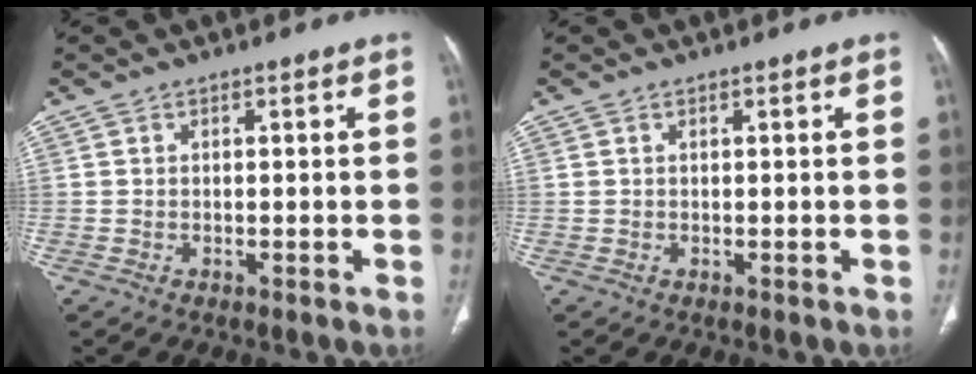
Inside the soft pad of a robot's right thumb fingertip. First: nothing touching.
{"total": 0.0}